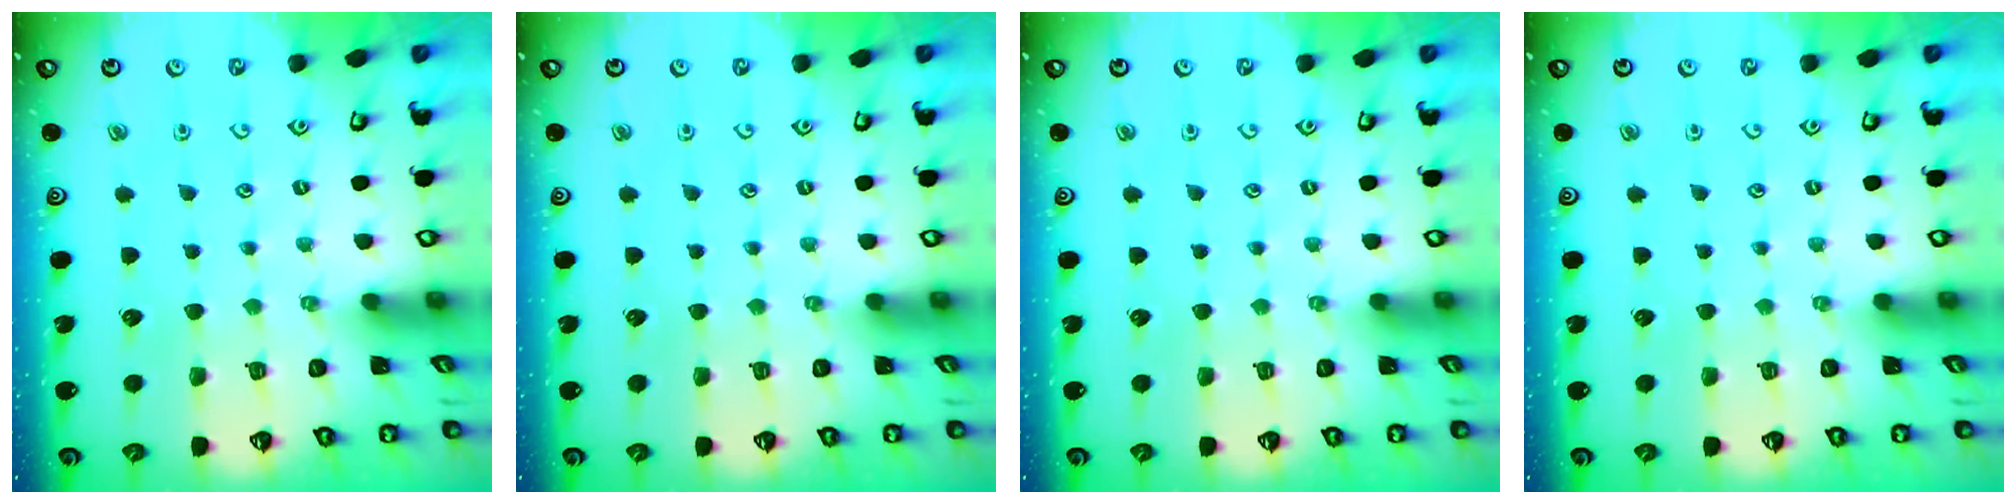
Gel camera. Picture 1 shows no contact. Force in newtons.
{"total": 0.0}
{"total": 0.0}
{"total": 0.0}